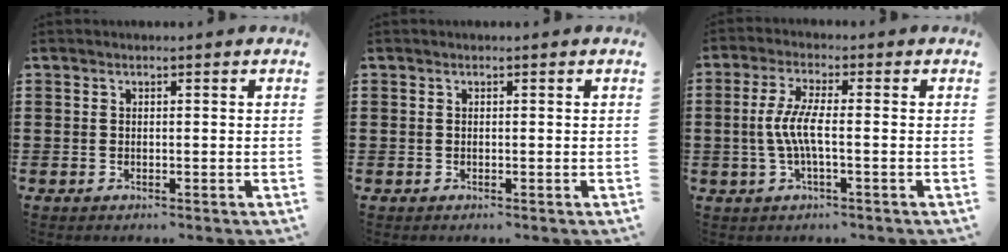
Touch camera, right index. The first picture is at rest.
{"total": 0.0}
{"total": 5.4, "force": [-0.9, 0.9, 5.3], "torque": [-0.123, -0.009, -0.028]}